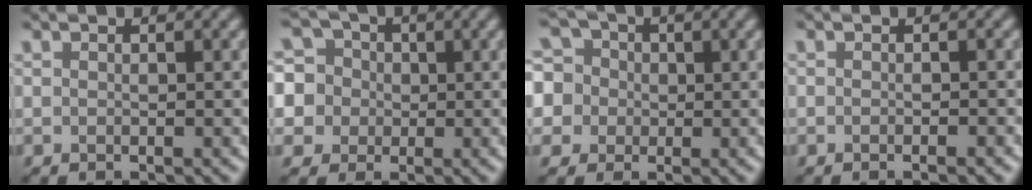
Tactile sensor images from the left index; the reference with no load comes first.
{"total": 8.5, "force": [1.2, 7.8, 3.1], "torque": [-0.076, 0.040, -0.006]}
{"total": 8.0, "force": [1.3, 7.0, 3.5], "torque": [-0.079, 0.041, -0.025]}
{"total": 0.9, "force": [-0.6, 0.0, 0.7], "torque": [-0.012, 0.001, -0.008]}